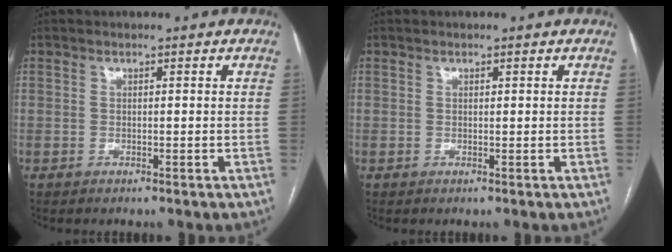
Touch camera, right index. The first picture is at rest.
{"total": 0.0}